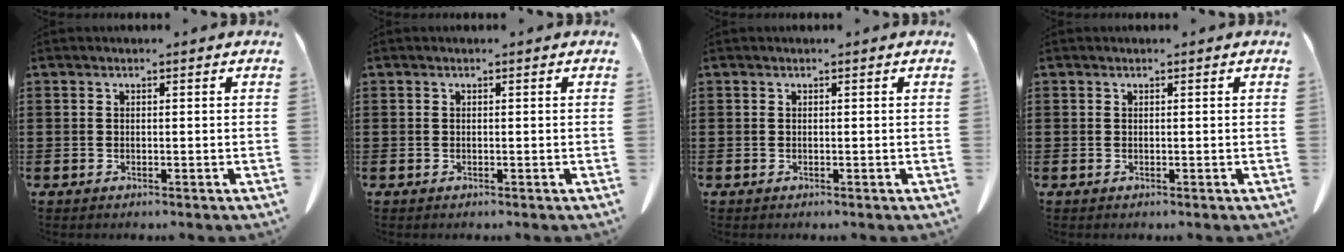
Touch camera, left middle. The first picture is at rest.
{"total": 0.0}
{"total": 0.0}
{"total": 0.0}